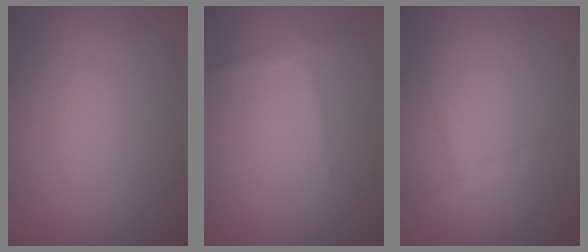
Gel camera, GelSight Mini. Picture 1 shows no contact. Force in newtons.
{"total": 1.1, "press": 1.1, "slide": 0.1}
{"total": 1.3, "press": 1.3, "slide": 0.1}